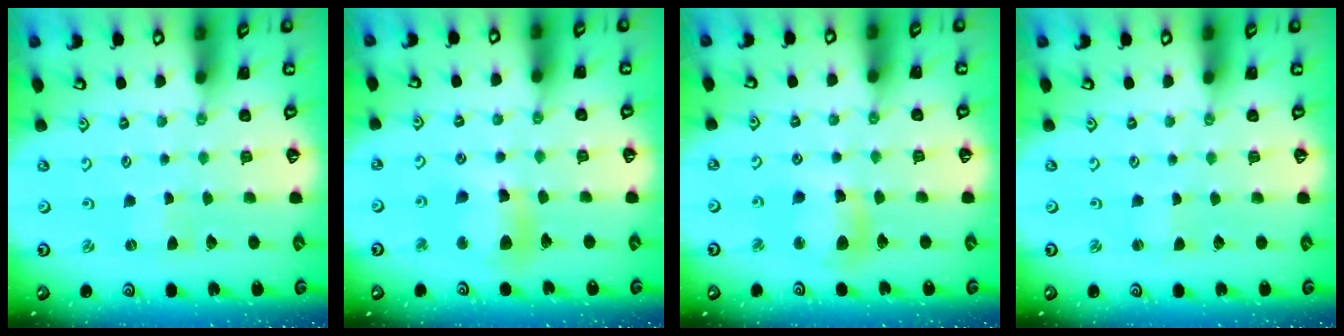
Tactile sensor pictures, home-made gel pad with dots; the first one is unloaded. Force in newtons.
{"total": 10.9, "press": 10.7, "slide": 2.1}
{"total": 10.7, "press": 10.6, "slide": 1.3}
{"total": 0.0}